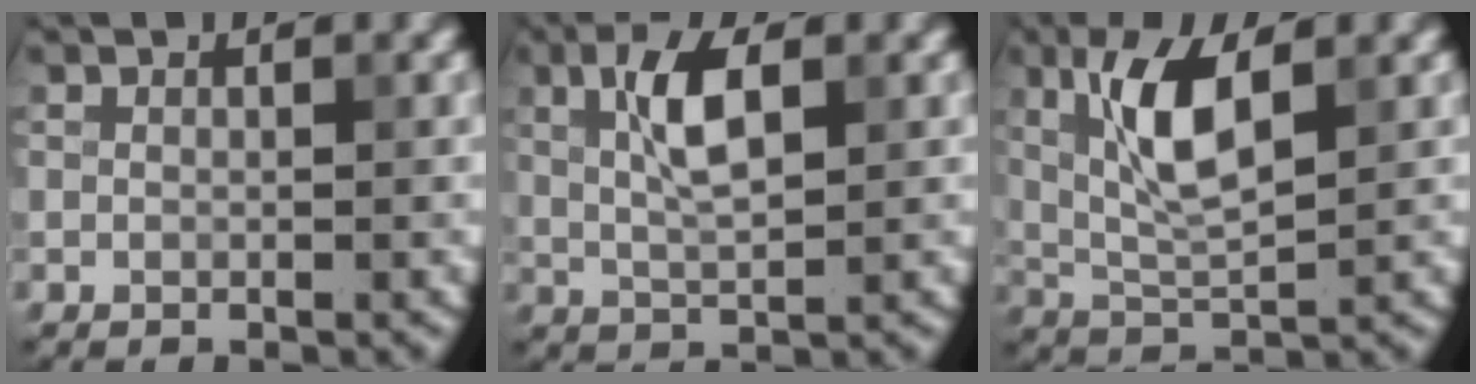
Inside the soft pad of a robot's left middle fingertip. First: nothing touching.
{"total": 4.6, "force": [1.3, 1.6, 4.2], "torque": [-0.084, 0.008, 0.022]}
{"total": 5.9, "force": [1.8, 1.9, 5.3], "torque": [-0.109, 0.002, 0.036]}